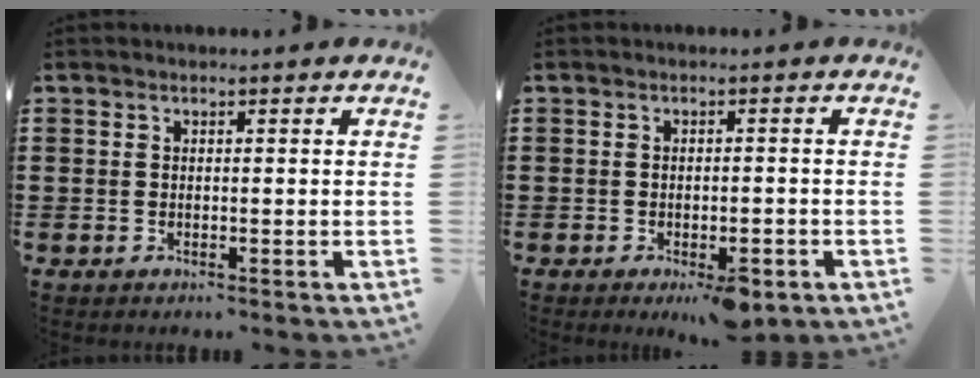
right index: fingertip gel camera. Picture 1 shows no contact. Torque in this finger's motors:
{"motor_torque": [1.43, 0.71, 0.23, 0.07]}